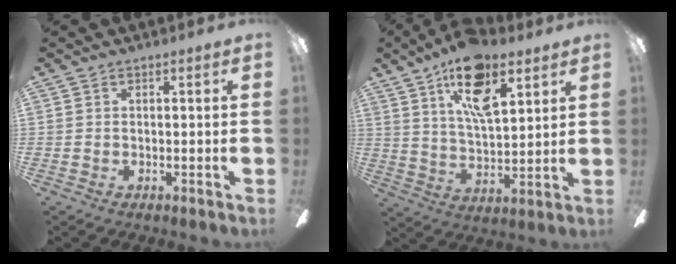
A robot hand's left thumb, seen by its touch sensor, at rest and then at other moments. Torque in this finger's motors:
{"motor_torque": [0.40, 0.44, 1.17, -1.57, 0.14]}